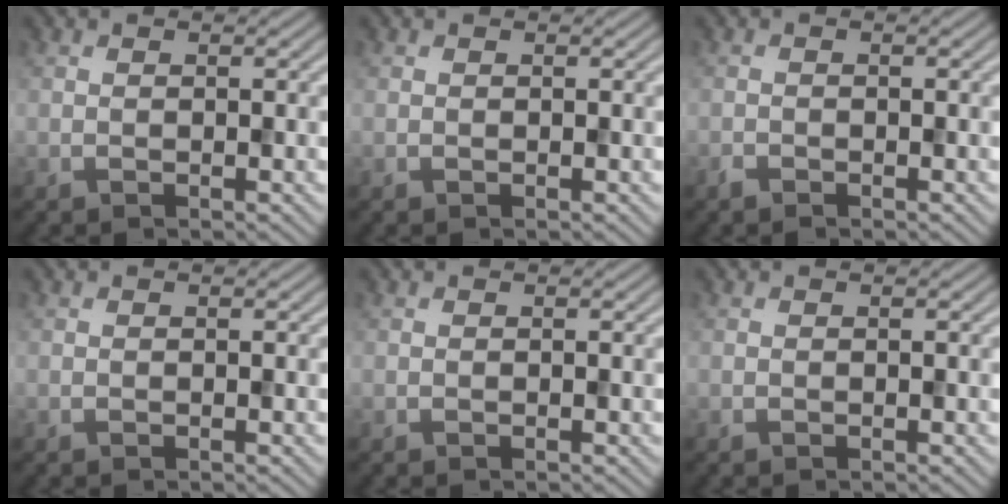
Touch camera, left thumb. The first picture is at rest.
{"total": 0.0}
{"total": 0.8, "force": [-0.7, 0.2, 0.3], "torque": [-0.006, -0.001, -0.015]}
{"total": 0.0}
{"total": 0.0}
{"total": 0.0}